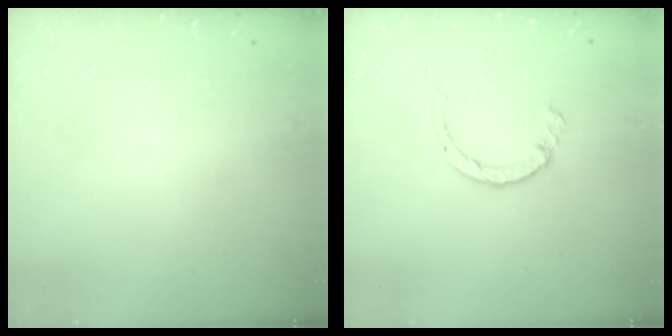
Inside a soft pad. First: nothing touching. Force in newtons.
{"total": 2.6, "press": 2.6, "slide": 0.4}